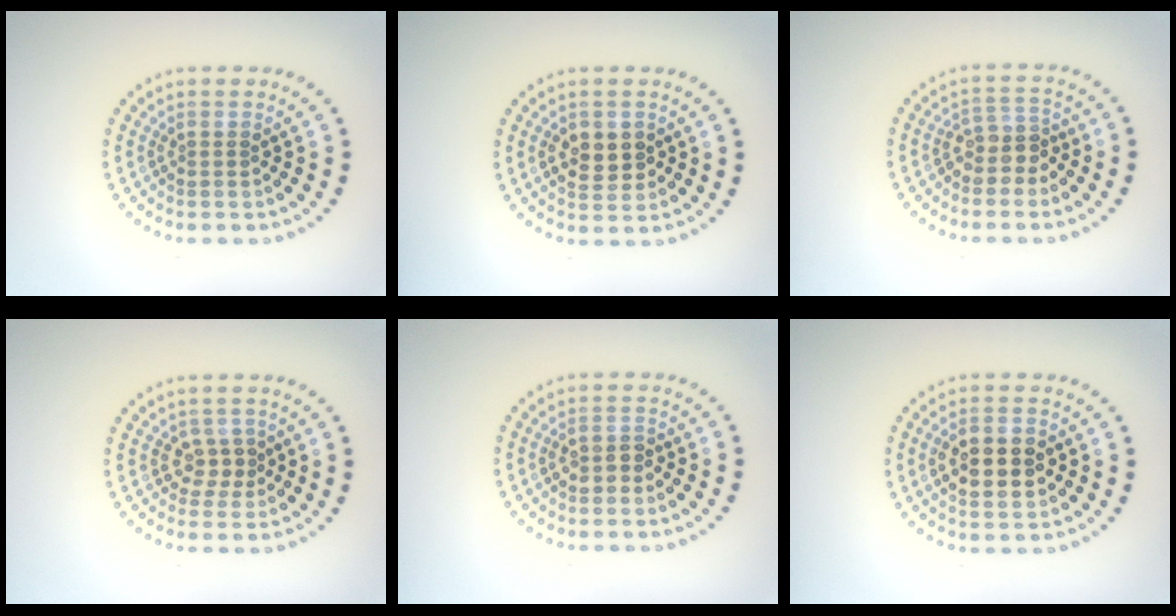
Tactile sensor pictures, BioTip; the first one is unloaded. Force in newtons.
{"total": 2.9, "press": 2.8, "slide": 0.4}
{"total": 2.5, "press": 2.1, "slide": 1.5}
{"total": 1.8, "press": 1.5, "slide": 1.0}
{"total": 1.6, "press": 1.5, "slide": 0.5}
{"total": 5.2, "press": 5.2, "slide": 0.3}